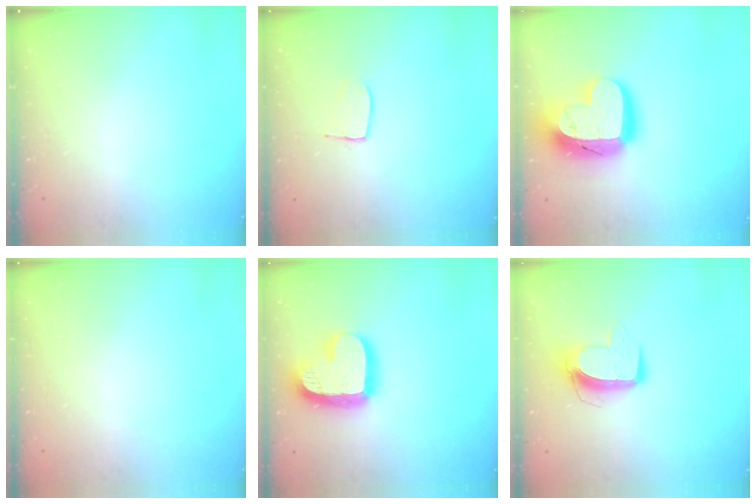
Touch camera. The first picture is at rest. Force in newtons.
{"total": 6.3, "press": 6.3, "slide": 0.4}
{"total": 21.1, "press": 21.0, "slide": 1.7}
{"total": 0.0}
{"total": 20.3, "press": 20.2, "slide": 1.7}
{"total": 10.2, "press": 10.2, "slide": 0.6}